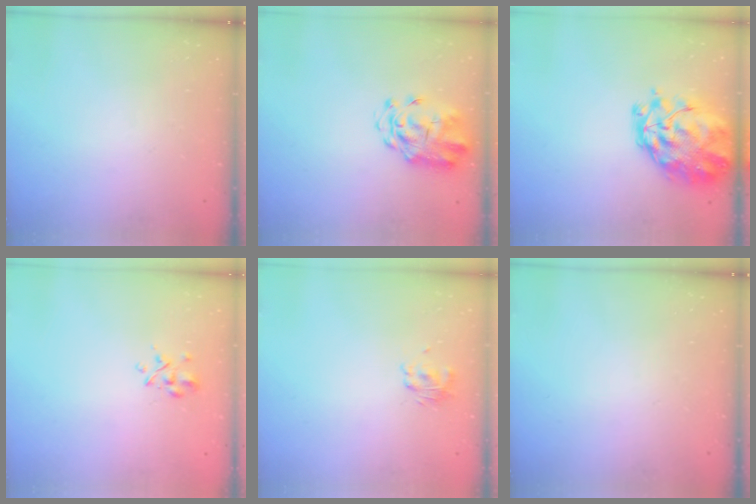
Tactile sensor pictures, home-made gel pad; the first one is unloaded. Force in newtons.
{"total": 3.9, "press": 3.7, "slide": 1.5}
{"total": 4.8, "press": 4.5, "slide": 1.7}
{"total": 2.6, "press": 2.4, "slide": 1.0}
{"total": 2.9, "press": 2.8, "slide": 0.7}
{"total": 0.0}